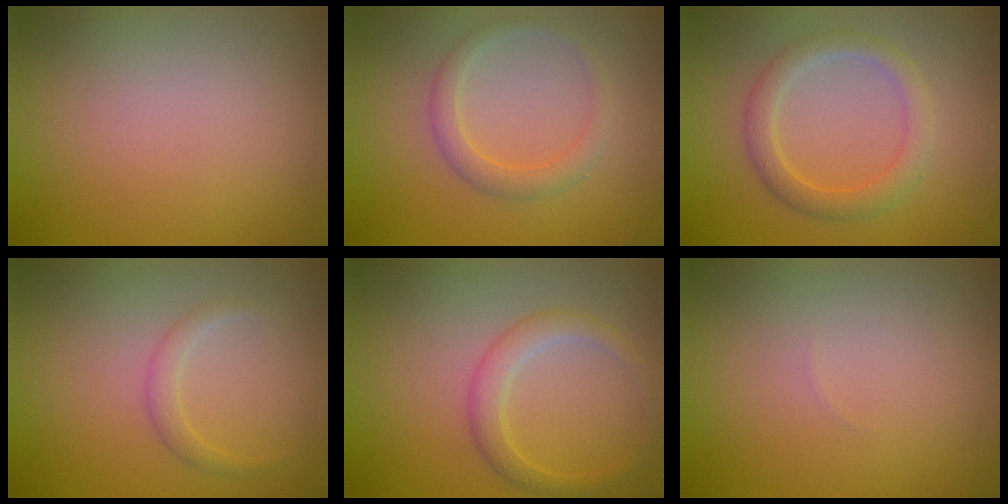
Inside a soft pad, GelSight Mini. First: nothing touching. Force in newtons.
{"total": 2.1, "press": 2.1, "slide": 0.1}
{"total": 2.9, "press": 2.9, "slide": 0.2}
{"total": 1.2, "press": 1.2, "slide": 0.0}
{"total": 2.3, "press": 2.3, "slide": 0.2}
{"total": 0.0}